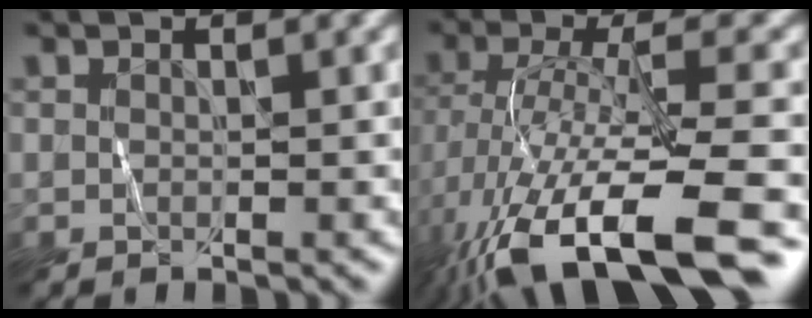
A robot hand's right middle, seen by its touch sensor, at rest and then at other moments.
{"total": 13.4, "force": [-7.7, 4.3, 10.1], "torque": [-0.210, -0.010, -0.114]}